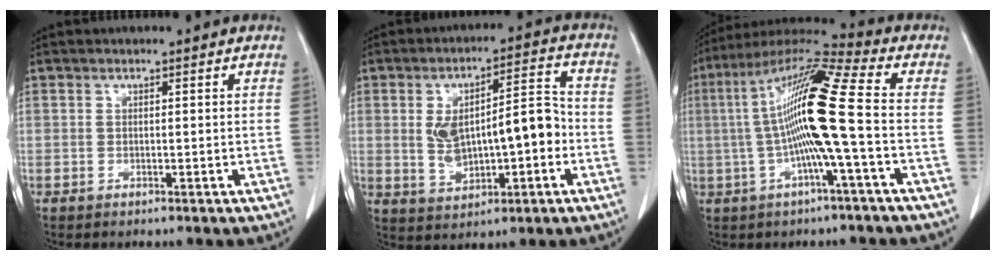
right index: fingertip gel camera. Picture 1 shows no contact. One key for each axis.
{"total": 11.6, "fx": -1.0, "fy": 4.5, "fz": 10.7, "tx": -0.185, "ty": 0.031, "tz": -0.001}
{"total": 14.8, "fx": -0.9, "fy": -0.5, "fz": 14.8, "tx": -0.279, "ty": 0.021, "tz": -0.028}